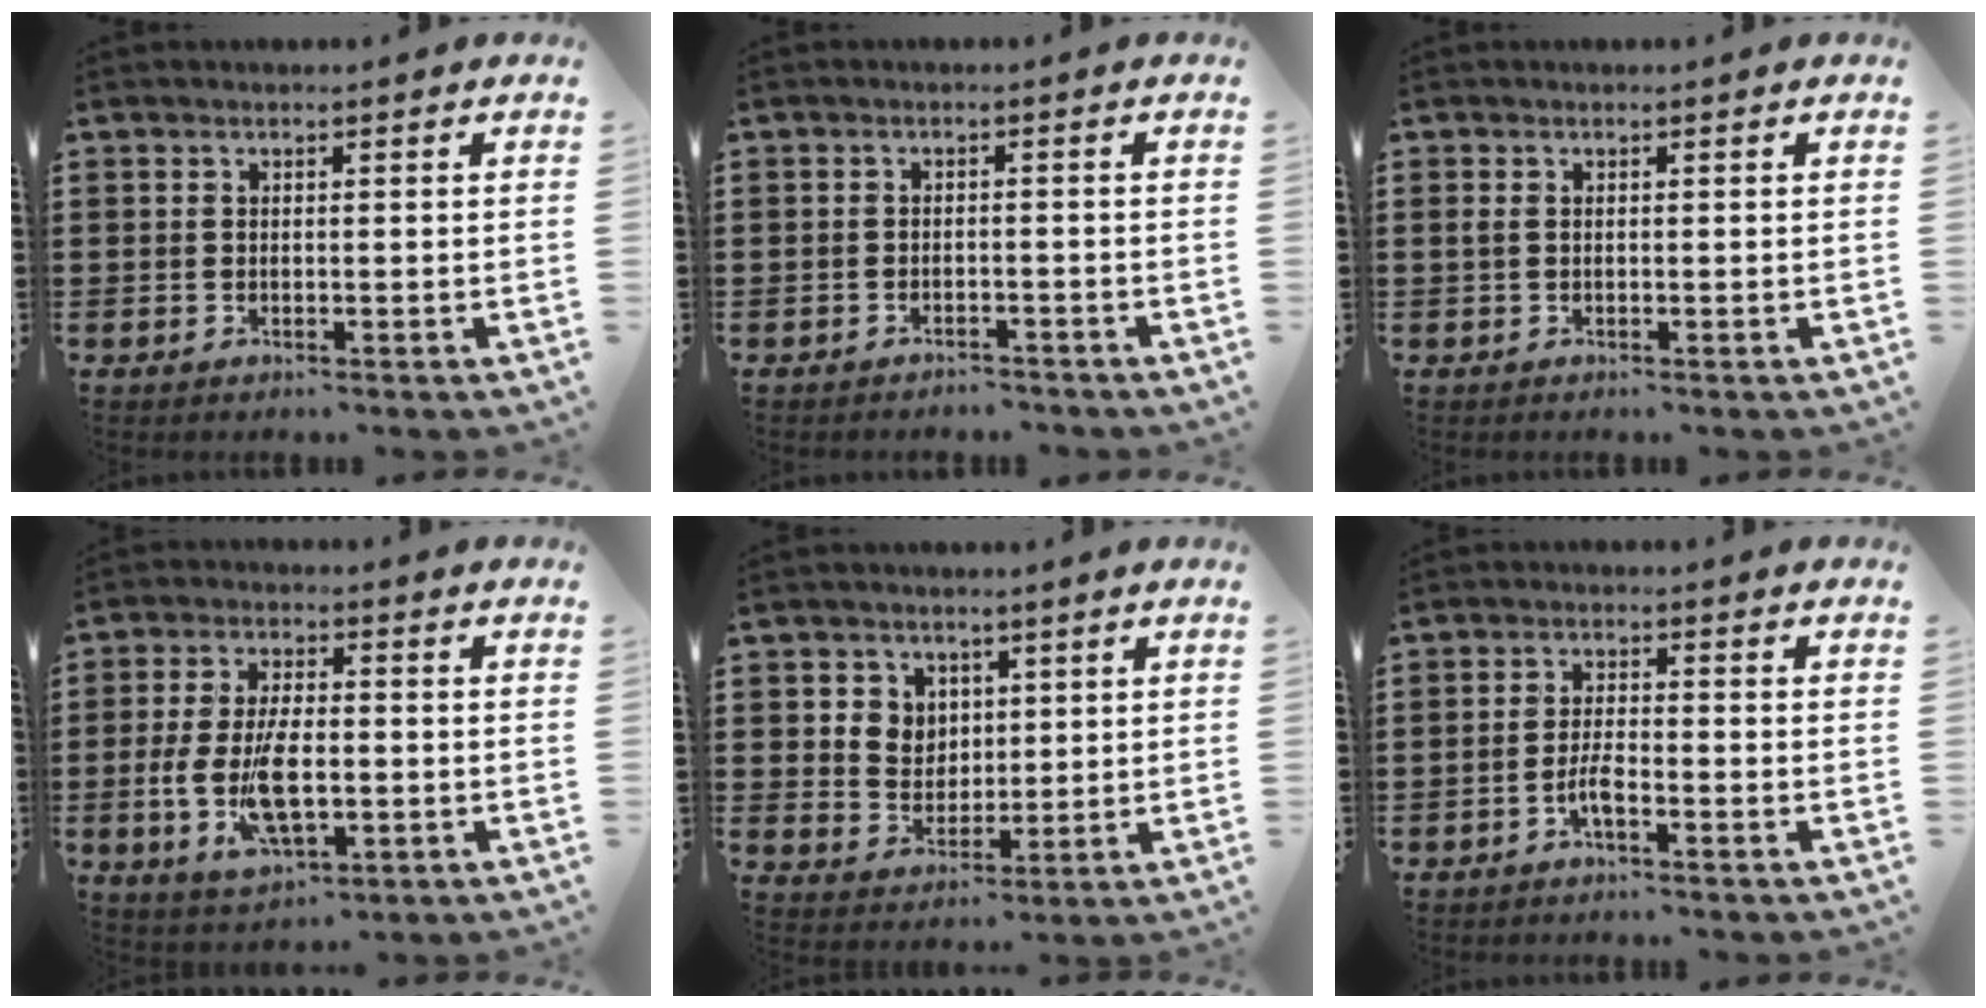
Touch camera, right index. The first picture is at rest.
{"total": 1.7, "force": [-1.7, 0.2, 0.1], "torque": [-0.007, 0.001, -0.037]}
{"total": 0.7, "force": [0.0, 0.3, 0.7], "torque": [-0.022, 0.000, -0.003]}
{"total": 9.7, "force": [-1.8, 4.7, 8.3], "torque": [-0.191, -0.007, -0.036]}
{"total": 4.7, "force": [1.9, 4.3, 0.6], "torque": [-0.025, 0.011, 0.033]}
{"total": 3.3, "force": [-1.8, 0.8, 2.6], "torque": [-0.061, -0.002, -0.036]}